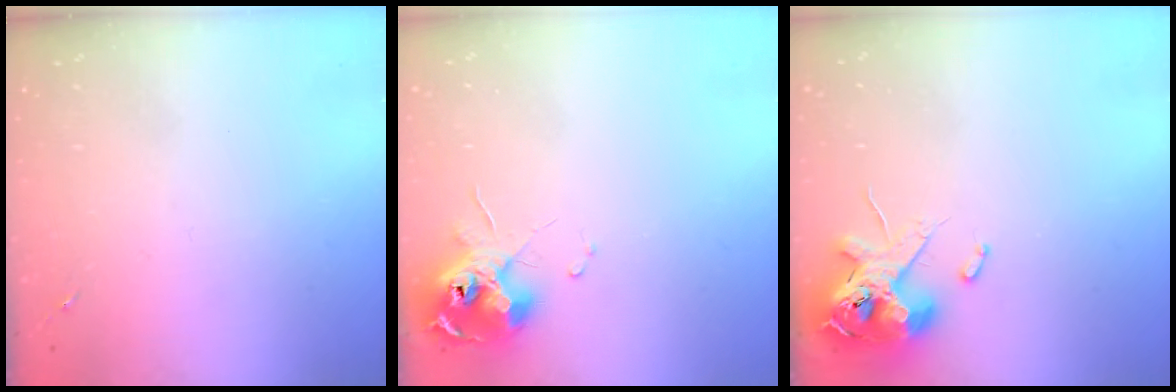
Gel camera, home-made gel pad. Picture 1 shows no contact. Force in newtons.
{"total": 12.2, "press": 12.1, "slide": 1.3}
{"total": 12.2, "press": 12.1, "slide": 2.0}